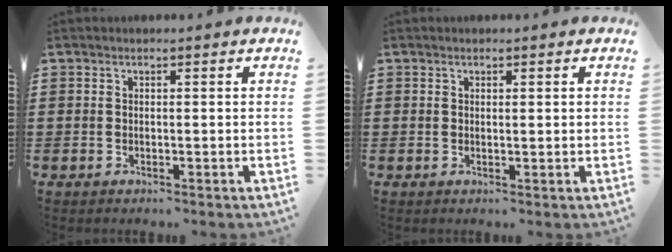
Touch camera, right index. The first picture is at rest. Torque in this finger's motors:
{"motor_torque": [-0.28, 0.10, -0.01, -0.01]}